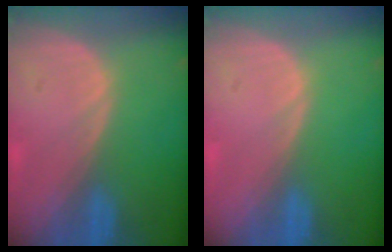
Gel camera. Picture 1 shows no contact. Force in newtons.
{"total": 0.0}